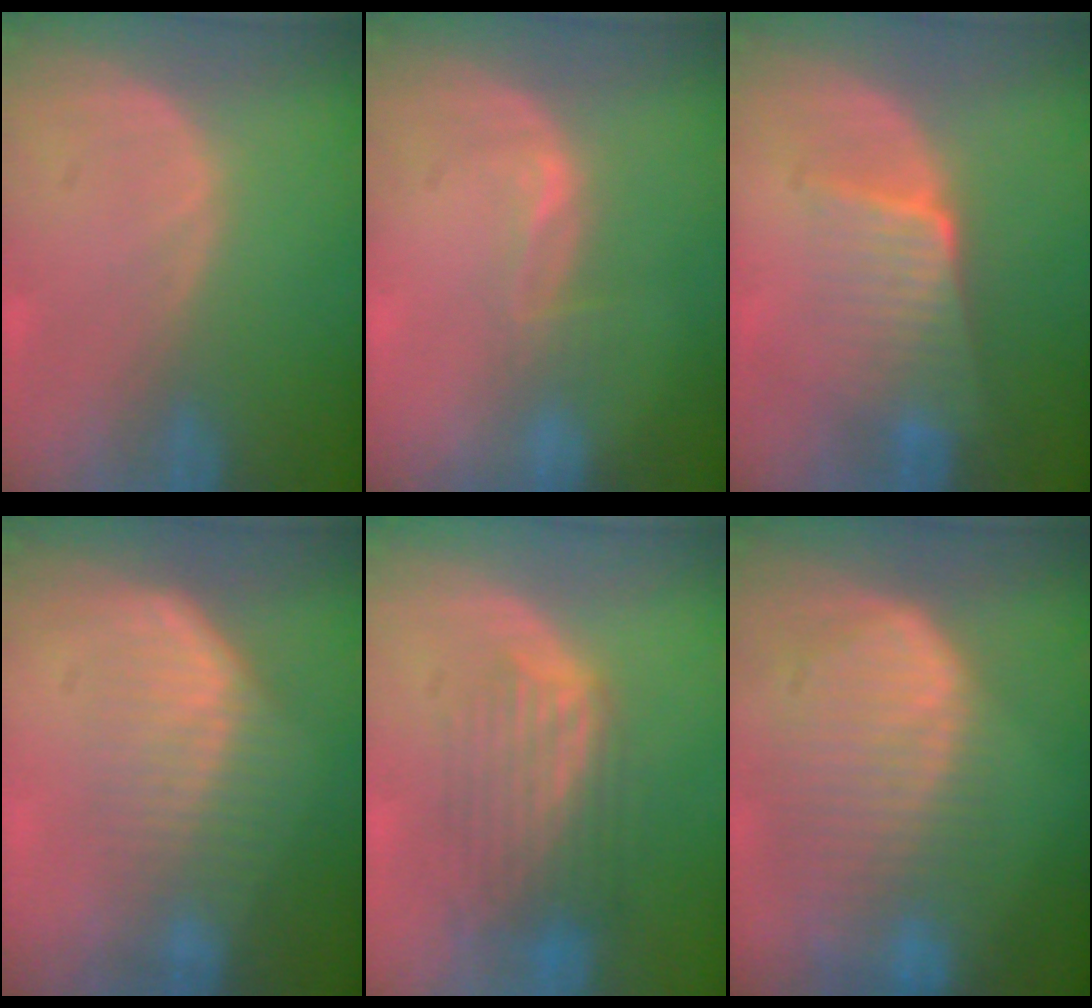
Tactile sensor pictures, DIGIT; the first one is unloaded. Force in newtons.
{"total": 2.2, "press": 1.7, "slide": 1.4}
{"total": 6.6, "press": 5.8, "slide": 3.3}
{"total": 7.6, "press": 6.5, "slide": 3.9}
{"total": 6.4, "press": 6.4, "slide": 0.5}
{"total": 10.3, "press": 8.9, "slide": 5.3}